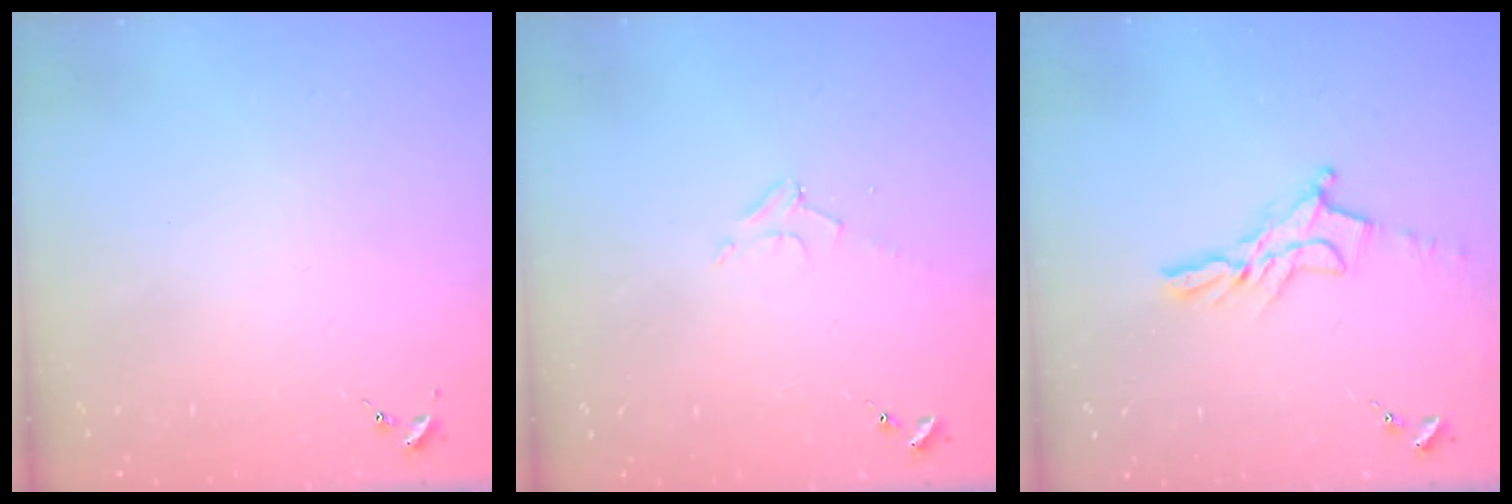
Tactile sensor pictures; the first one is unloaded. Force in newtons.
{"total": 5.1, "press": 5.1, "slide": 0.5}
{"total": 11.6, "press": 11.6, "slide": 1.0}